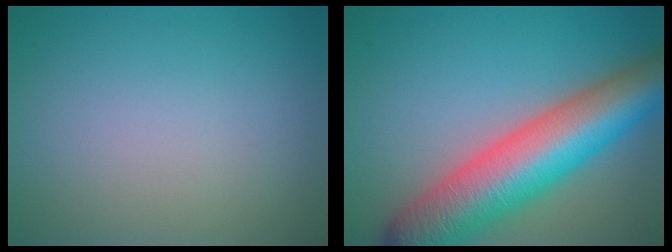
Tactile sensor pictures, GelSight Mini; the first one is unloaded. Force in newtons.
{"total": 11.7, "press": 11.7, "slide": 0.5}